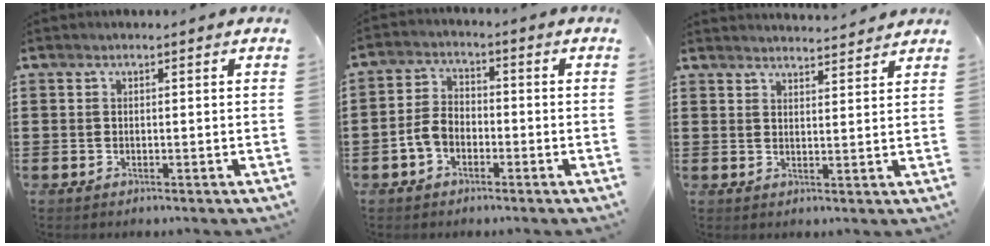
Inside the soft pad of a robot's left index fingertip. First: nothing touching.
{"total": 4.4, "force": [-2.1, 2.9, 2.5], "torque": [-0.068, 0.005, -0.047]}
{"total": 2.9, "force": [2.9, -0.2, 0.0], "torque": [-0.008, -0.014, 0.054]}